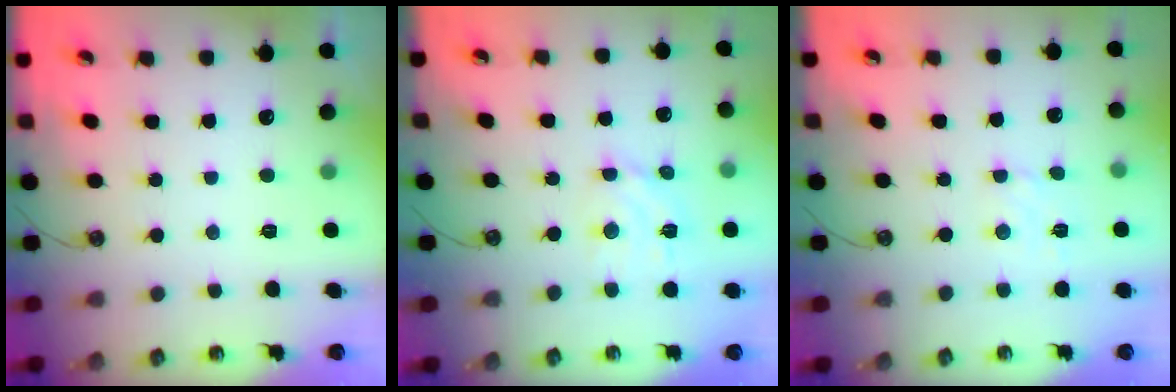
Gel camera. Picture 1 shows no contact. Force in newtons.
{"total": 6.9, "press": 6.9, "slide": 0.5}
{"total": 2.6, "press": 2.6, "slide": 0.6}